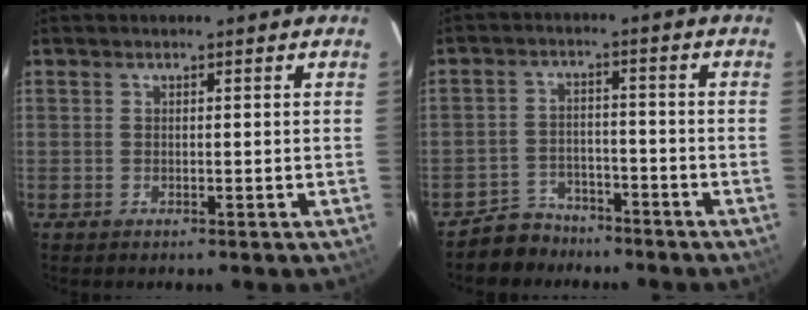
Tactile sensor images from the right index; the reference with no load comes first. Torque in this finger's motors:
{"motor_torque": [0.05, -0.11, -0.17, -0.09]}